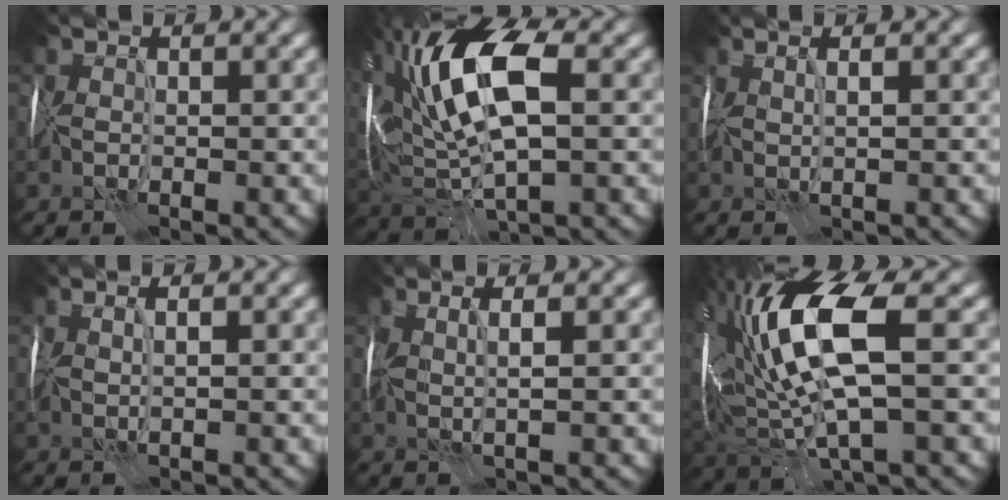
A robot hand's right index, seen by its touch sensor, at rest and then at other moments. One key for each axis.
{"total": 12.2, "fx": 2.2, "fy": 6.0, "fz": 10.4, "tx": -0.211, "ty": 0.018, "tz": 0.036}
{"total": 1.4, "fx": 0.6, "fy": 0.6, "fz": 1.1, "tx": -0.002, "ty": 0.013, "tz": -0.011}
{"total": 1.1, "fx": 0.5, "fy": 0.5, "fz": 0.9, "tx": -0.001, "ty": 0.011, "tz": -0.010}
{"total": 1.7, "fx": 0.5, "fy": 0.4, "fz": 1.6, "tx": -0.021, "ty": 0.011, "tz": -0.002}
{"total": 11.9, "fx": 1.6, "fy": 5.0, "fz": 10.7, "tx": -0.224, "ty": 0.007, "tz": 0.031}